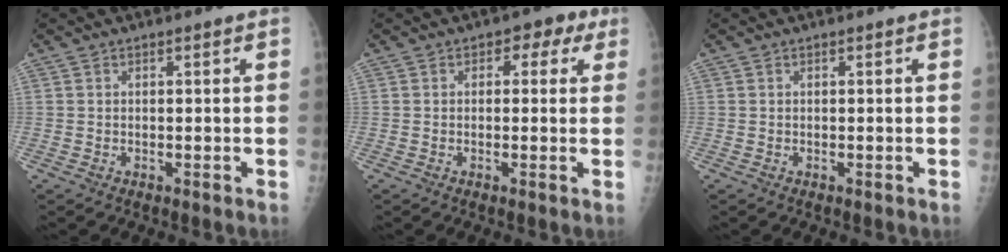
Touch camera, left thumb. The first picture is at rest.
{"total": 4.3, "force": [1.5, 3.0, 2.7], "torque": [0.006, 0.005, 0.006]}
{"total": 0.0}